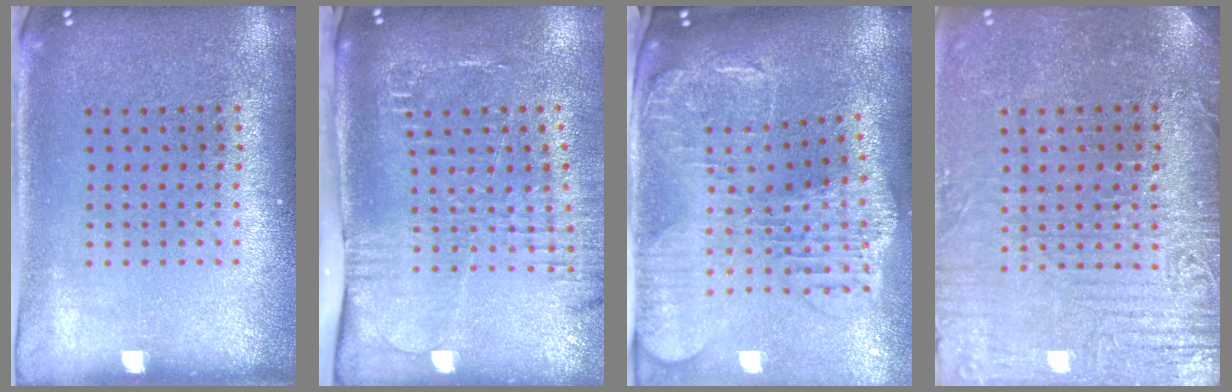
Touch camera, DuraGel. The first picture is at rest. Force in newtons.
{"total": 2.6, "press": 2.1, "slide": 1.6}
{"total": 2.7, "press": 2.3, "slide": 1.4}
{"total": 3.8, "press": 3.6, "slide": 1.3}